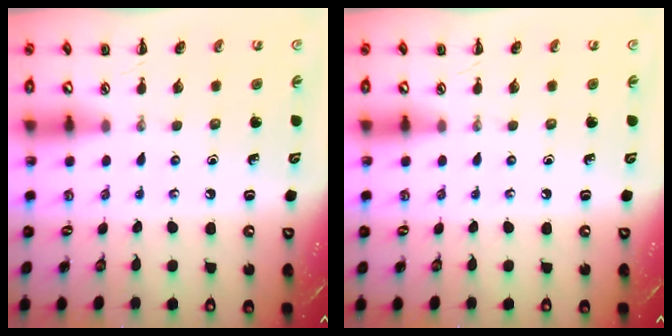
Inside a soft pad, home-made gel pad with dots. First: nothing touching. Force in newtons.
{"total": 0.0}